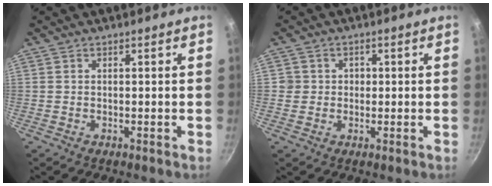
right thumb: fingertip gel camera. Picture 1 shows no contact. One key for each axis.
{"total": 2.9, "fx": -0.1, "fy": 2.8, "fz": 0.6, "tx": 0.007, "ty": 0.009, "tz": -0.005}